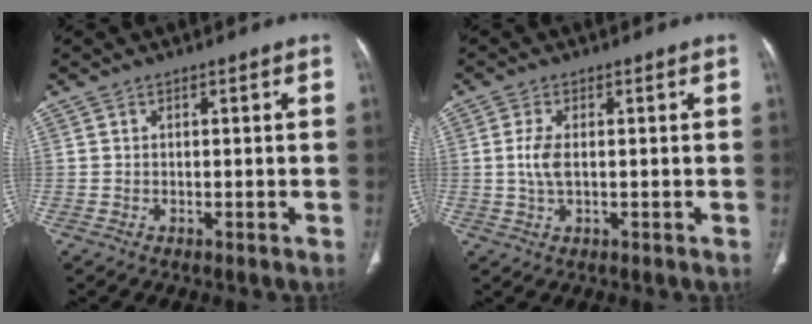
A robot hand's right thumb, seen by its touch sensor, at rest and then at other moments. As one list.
[{"total": 3.6, "force": [0.1, 1.5, 3.2], "torque": [-0.081, -0.001, 0.003]}]